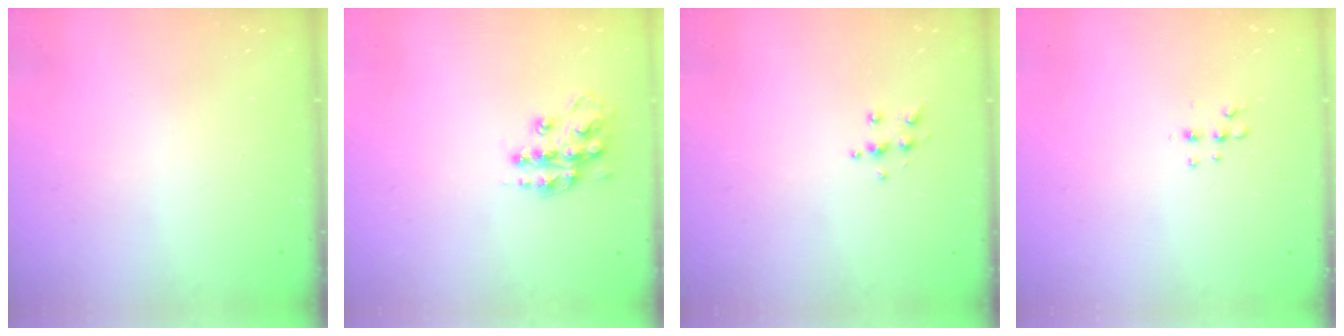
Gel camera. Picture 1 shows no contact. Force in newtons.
{"total": 13.8, "press": 13.7, "slide": 0.8}
{"total": 6.7, "press": 6.7, "slide": 0.8}
{"total": 4.9, "press": 4.8, "slide": 1.1}